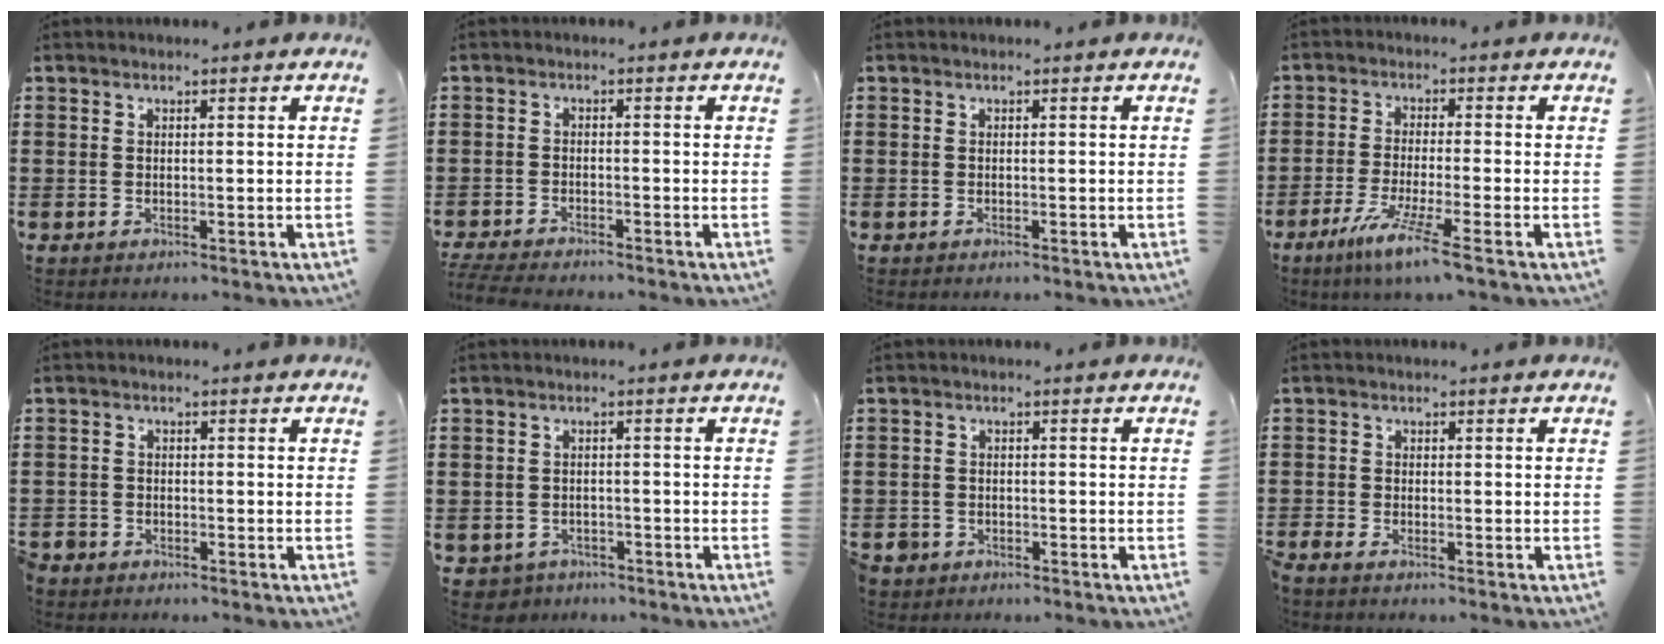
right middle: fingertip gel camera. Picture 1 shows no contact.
{"total": 3.1, "force": [-3.0, 0.2, 0.6], "torque": [-0.025, -0.005, -0.067]}
{"total": 0.0}
{"total": 6.0, "force": [-4.1, -0.4, 4.4], "torque": [-0.090, -0.016, -0.077]}
{"total": 2.0, "force": [-1.9, 0.7, -0.2], "torque": [-0.002, -0.001, -0.043]}
{"total": 1.8, "force": [-1.7, 0.7, -0.3], "torque": [-0.005, 0.001, -0.040]}
{"total": 1.9, "force": [-1.7, 1.0, -0.1], "torque": [-0.012, -0.005, -0.040]}
{"total": 1.2, "force": [-1.1, 0.1, 0.4], "torque": [-0.019, -0.004, -0.024]}